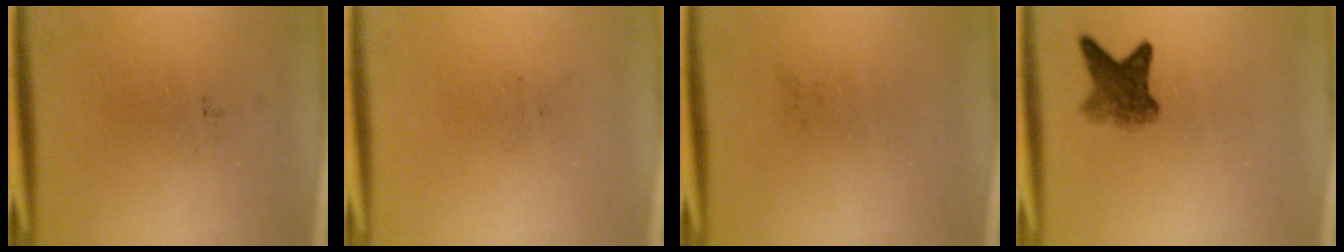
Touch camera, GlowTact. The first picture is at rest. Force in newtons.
{"total": 0.0}
{"total": 0.0}
{"total": 4.3}